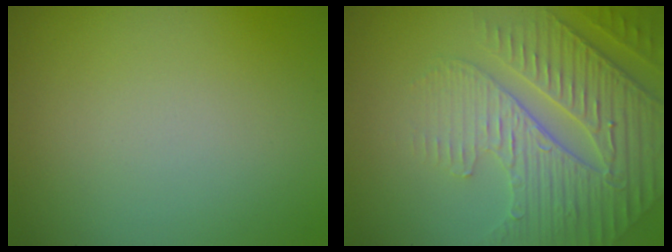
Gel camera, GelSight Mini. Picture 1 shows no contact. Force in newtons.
{"total": 5.7, "press": 4.9, "slide": 3.0}